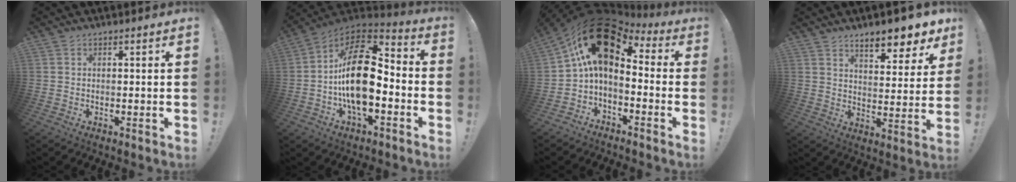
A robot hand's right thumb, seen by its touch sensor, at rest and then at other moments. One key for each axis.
{"total": 22.2, "fx": -1.1, "fy": 11.5, "fz": 18.9, "tx": -0.344, "ty": 0.013, "tz": -0.016}
{"total": 17.0, "fx": 5.7, "fy": 9.0, "fz": 13.3, "tx": -0.222, "ty": -0.028, "tz": 0.104}
{"total": 9.7, "fx": 7.7, "fy": 2.5, "fz": 5.3, "tx": -0.063, "ty": -0.064, "tz": 0.130}